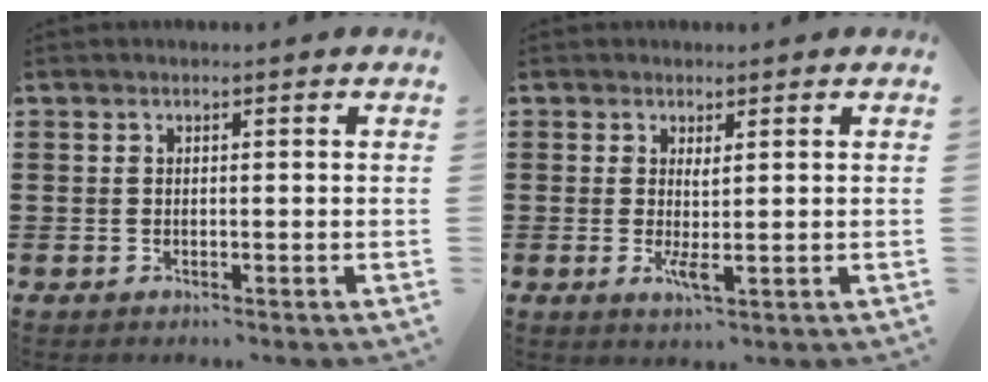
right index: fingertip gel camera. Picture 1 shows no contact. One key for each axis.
{"total": 2.4, "fx": 0.2, "fy": 0.4, "fz": 2.4, "tx": -0.045, "ty": -0.003, "tz": 0.004}